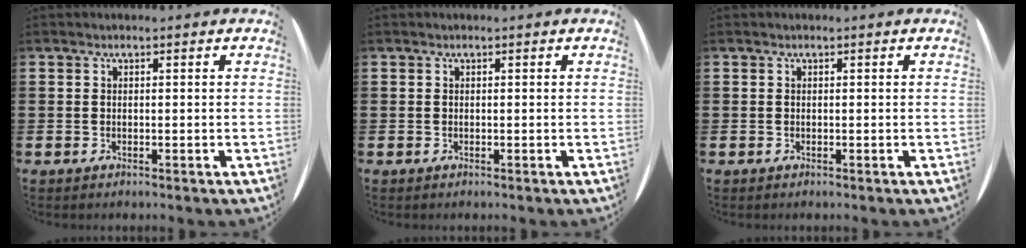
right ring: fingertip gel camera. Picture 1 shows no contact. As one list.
[{"total": 0.0}, {"total": 0.0}]